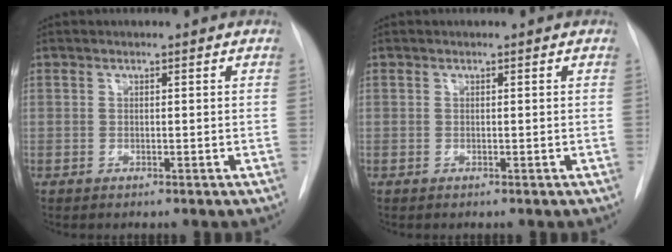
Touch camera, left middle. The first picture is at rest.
{"total": 0.0}